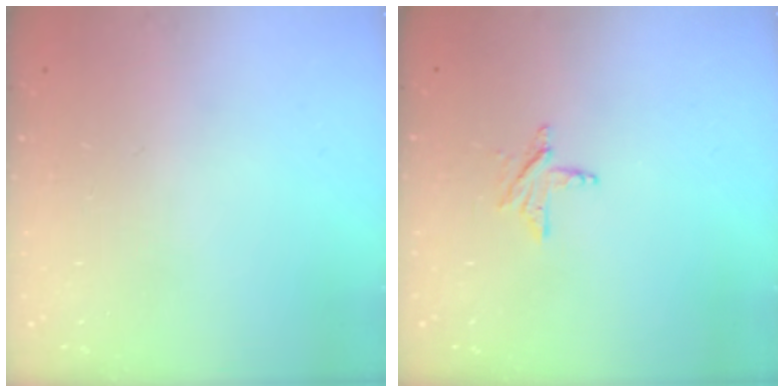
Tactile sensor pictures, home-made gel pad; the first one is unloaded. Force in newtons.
{"total": 4.0, "press": 4.0, "slide": 0.3}